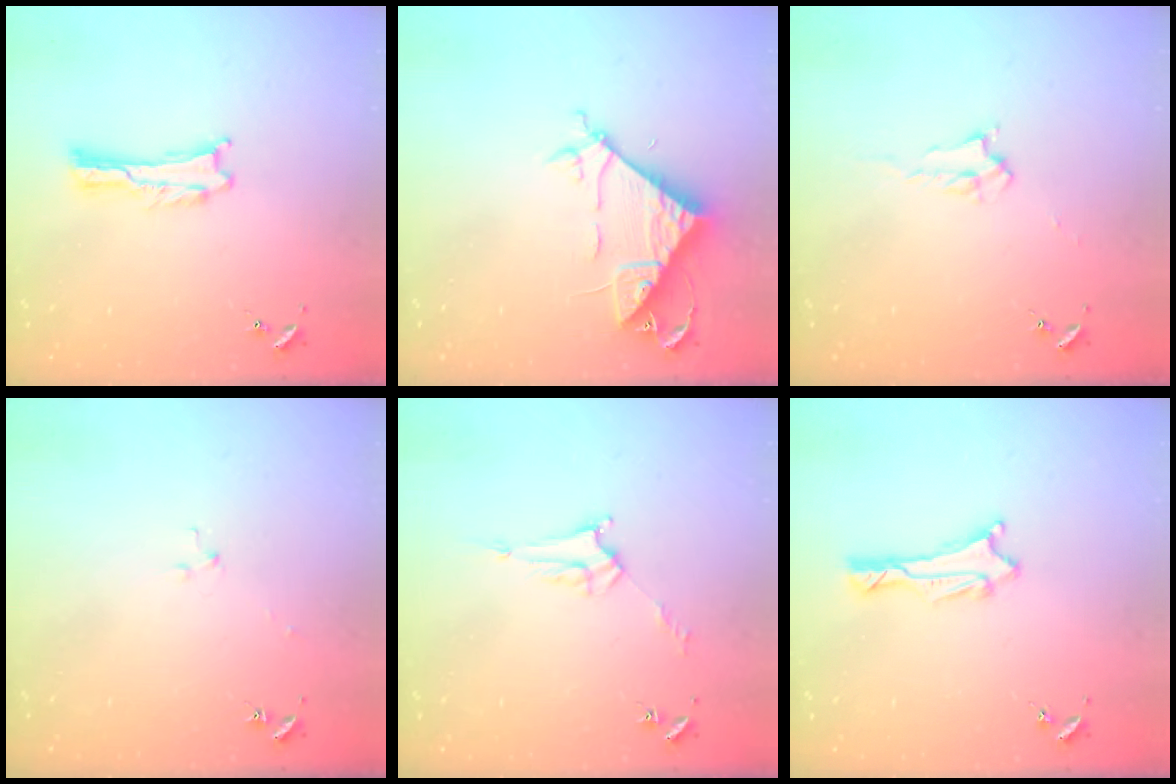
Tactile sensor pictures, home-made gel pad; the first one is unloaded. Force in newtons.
{"total": 8.4, "press": 8.3, "slide": 0.7}
{"total": 2.2, "press": 2.2, "slide": 0.4}
{"total": 2.5, "press": 2.5, "slide": 0.3}
{"total": 3.8, "press": 3.8, "slide": 0.3}
{"total": 1.5, "press": 1.5, "slide": 0.2}